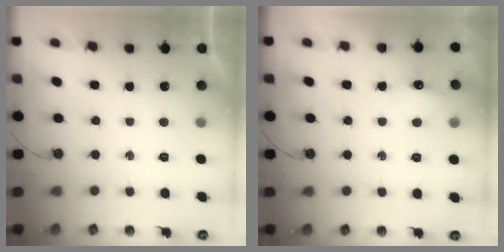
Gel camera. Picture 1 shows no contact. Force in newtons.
{"total": 6.2, "press": 6.1, "slide": 0.9}